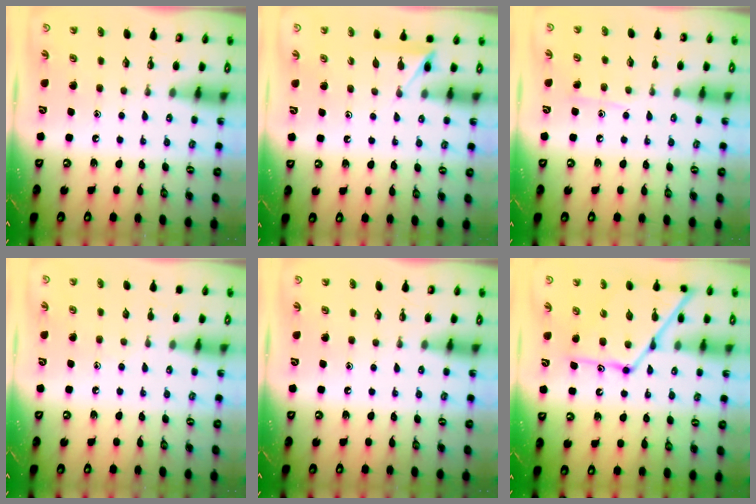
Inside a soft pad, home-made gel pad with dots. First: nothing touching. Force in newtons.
{"total": 5.2, "press": 5.2, "slide": 0.6}
{"total": 7.5, "press": 7.5, "slide": 0.8}
{"total": 4.3, "press": 4.3, "slide": 0.5}
{"total": 0.0}
{"total": 15.9, "press": 15.9, "slide": 1.0}